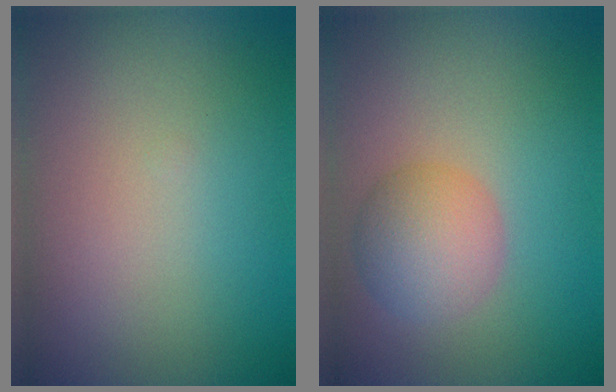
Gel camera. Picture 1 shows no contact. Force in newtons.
{"total": 3.9, "press": 3.9, "slide": 0.2}